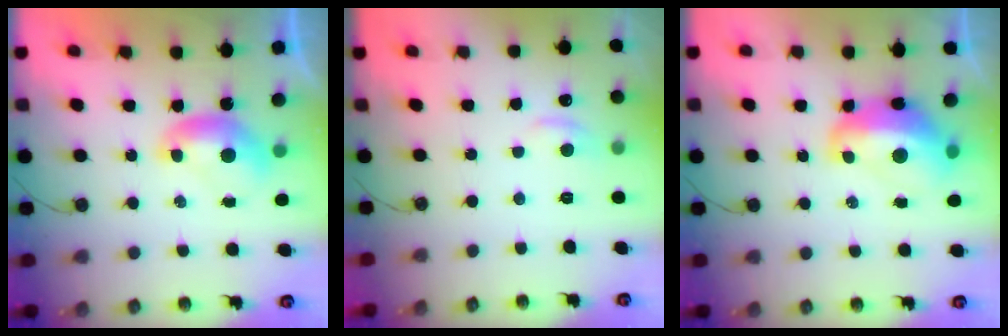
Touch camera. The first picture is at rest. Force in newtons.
{"total": 1.4, "press": 1.1, "slide": 0.9}
{"total": 8.5, "press": 8.4, "slide": 1.2}